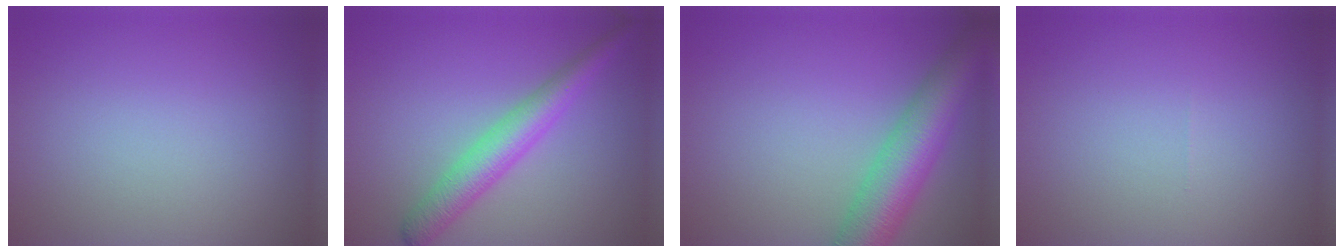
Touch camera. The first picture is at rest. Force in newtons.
{"total": 4.3, "press": 4.3, "slide": 0.1}
{"total": 7.8, "press": 7.8, "slide": 0.3}
{"total": 0.0}